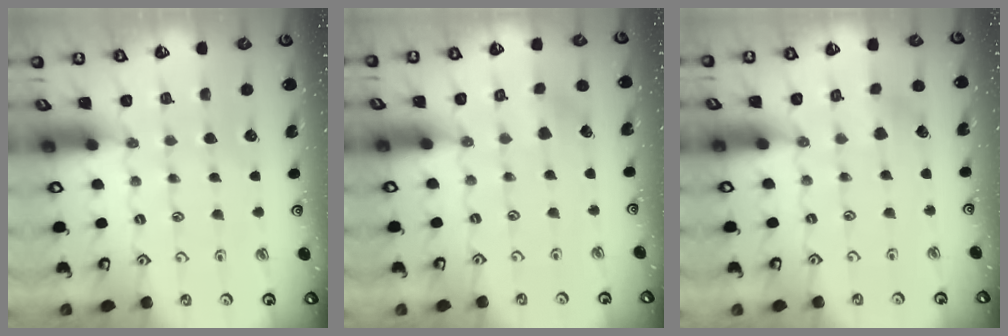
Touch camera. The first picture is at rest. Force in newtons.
{"total": 2.2, "press": 2.2, "slide": 0.1}
{"total": 2.4, "press": 2.4, "slide": 0.3}